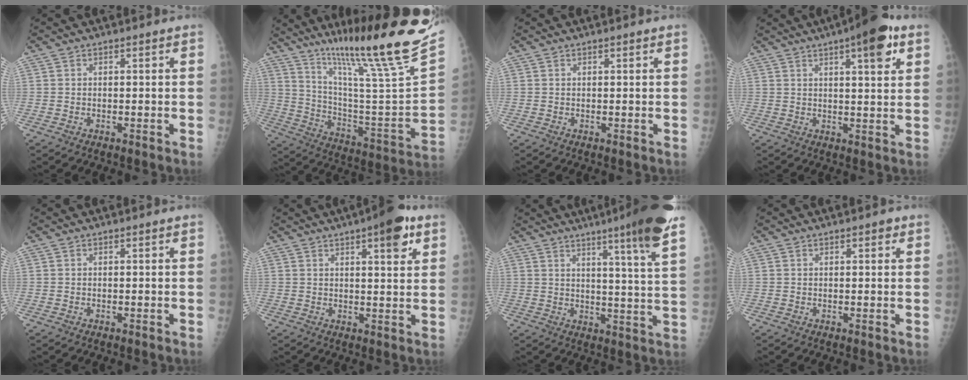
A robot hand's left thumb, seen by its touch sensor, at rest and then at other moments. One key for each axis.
{"total": 31.4, "fx": 23.0, "fy": 2.5, "fz": 21.3, "tx": -0.324, "ty": -0.119, "tz": 0.353}
{"total": 0.9, "fx": 0.6, "fy": 0.3, "fz": 0.6, "tx": -0.007, "ty": -0.002, "tz": 0.009}
{"total": 10.5, "fx": 5.6, "fy": 2.8, "fz": 8.5, "tx": -0.104, "ty": -0.015, "tz": 0.072}
{"total": 0.0}
{"total": 8.8, "fx": 4.8, "fy": 2.5, "fz": 7.0, "tx": -0.079, "ty": -0.017, "tz": 0.061}
{"total": 15.9, "fx": 10.5, "fy": 0.3, "fz": 12.0, "tx": -0.156, "ty": -0.047, "tz": 0.129}
{"total": 1.8, "fx": 1.1, "fy": 0.7, "fz": 1.2, "tx": -0.008, "ty": -0.002, "tz": 0.012}